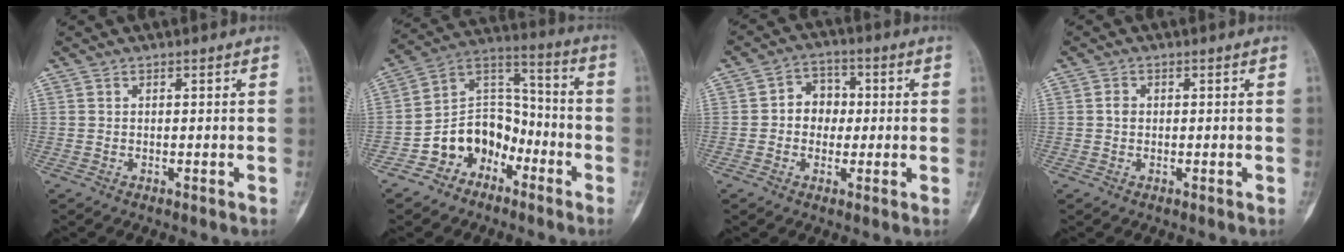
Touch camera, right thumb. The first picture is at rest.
{"total": 12.5, "force": [-6.4, 9.6, 4.9], "torque": [-0.037, 0.089, -0.122]}
{"total": 6.5, "force": [0.1, 5.5, 3.5], "torque": [-0.014, 0.016, -0.009]}
{"total": 1.5, "force": [0.1, 1.3, 0.8], "torque": [-0.010, 0.004, -0.001]}